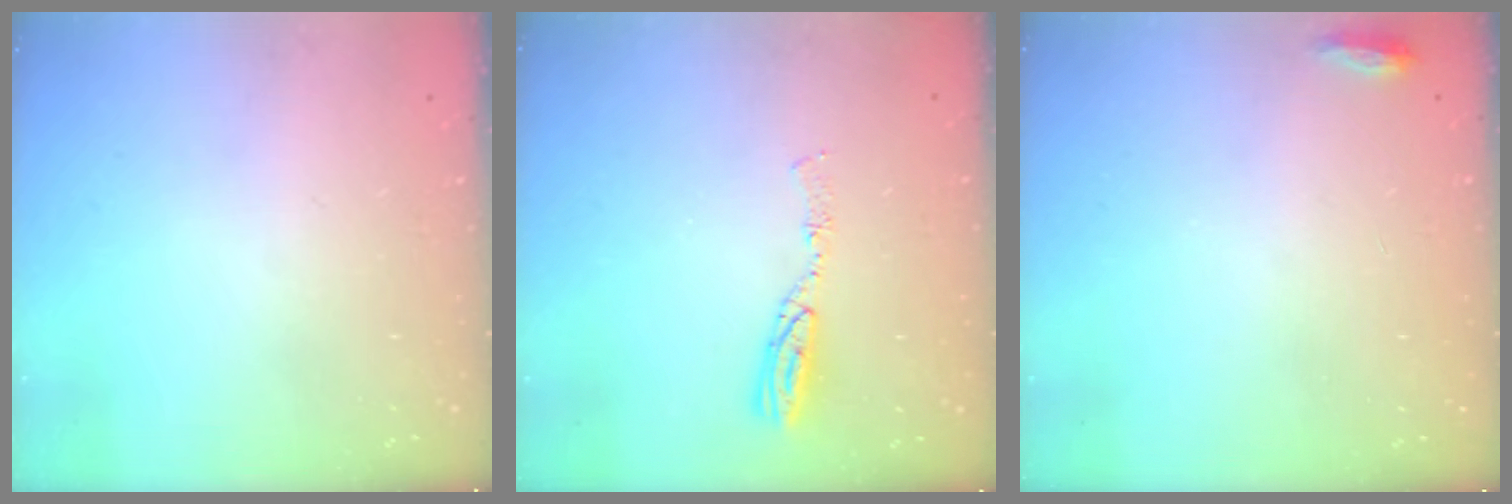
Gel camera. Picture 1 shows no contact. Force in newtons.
{"total": 5.4, "press": 5.4, "slide": 0.5}
{"total": 3.3, "press": 3.2, "slide": 1.1}